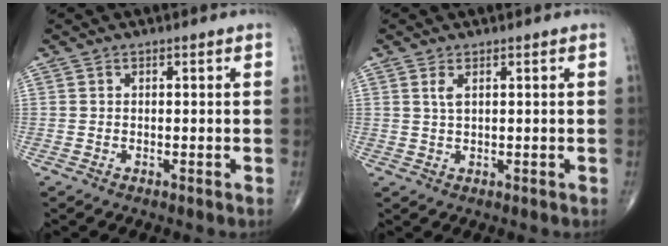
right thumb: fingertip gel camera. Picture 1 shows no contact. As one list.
[{"total": 1.7, "force": [0.8, 0.6, 1.4], "torque": [-0.032, -0.002, 0.021]}]